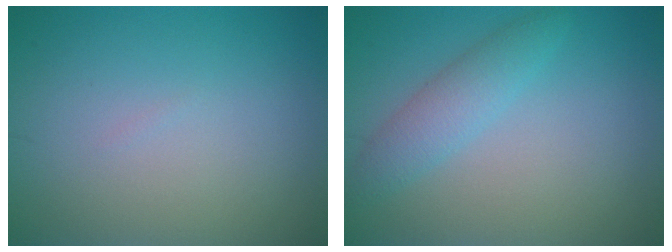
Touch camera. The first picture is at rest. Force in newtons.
{"total": 2.8, "press": 2.8, "slide": 0.2}